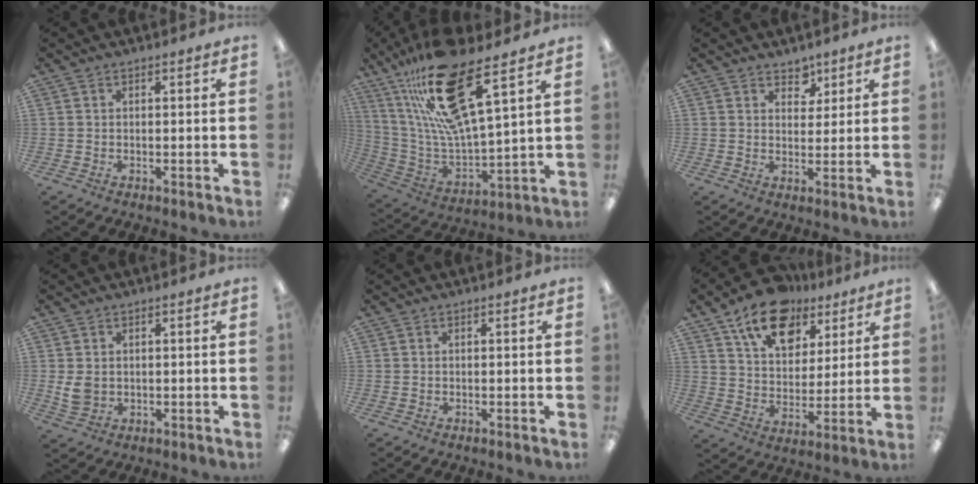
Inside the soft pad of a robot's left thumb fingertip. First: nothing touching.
{"total": 24.2, "force": [14.9, 6.1, 18.1], "torque": [-0.360, -0.078, 0.244]}
{"total": 4.7, "force": [3.5, 3.0, 0.8], "torque": [0.003, -0.022, 0.060]}
{"total": 4.1, "force": [0.7, 3.3, 2.3], "torque": [-0.043, -0.002, 0.013]}
{"total": 0.0}
{"total": 16.2, "force": [10.8, 9.4, 7.5], "torque": [-0.120, -0.053, 0.194]}